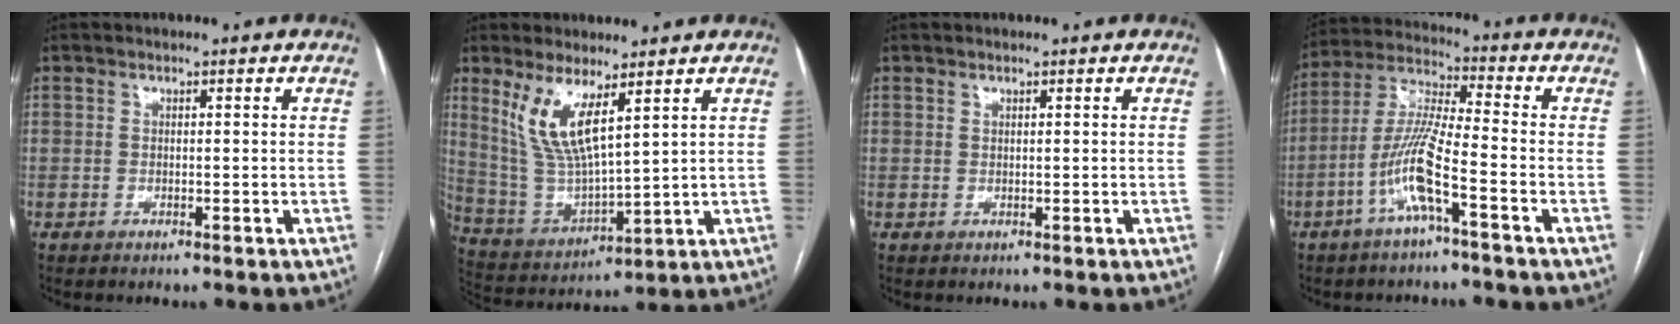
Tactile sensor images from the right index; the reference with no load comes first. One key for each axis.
{"total": 10.2, "fx": 5.4, "fy": 2.1, "fz": 8.4, "tx": -0.184, "ty": -0.011, "tz": 0.121}
{"total": 0.0}
{"total": 10.0, "fx": -4.3, "fy": 0.3, "fz": 9.0, "tx": -0.192, "ty": 0.007, "tz": -0.089}